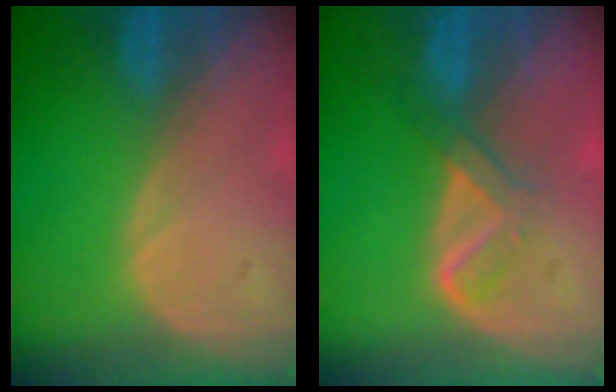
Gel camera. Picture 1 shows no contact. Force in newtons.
{"total": 3.6, "press": 3.6, "slide": 0.3}